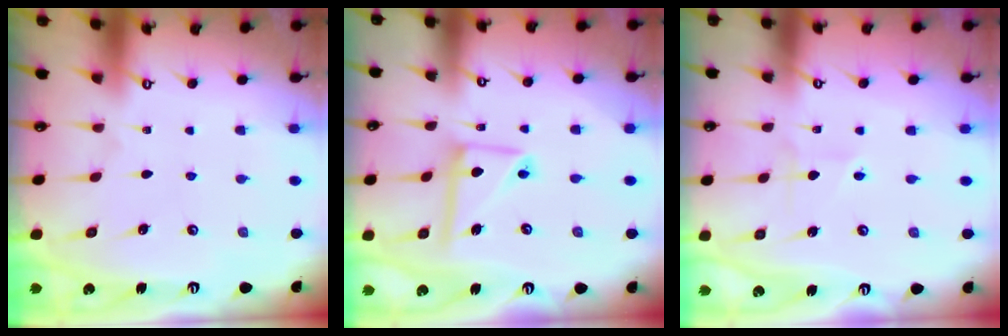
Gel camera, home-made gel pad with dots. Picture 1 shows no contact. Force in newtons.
{"total": 10.6, "press": 10.5, "slide": 1.0}
{"total": 1.8, "press": 1.8, "slide": 0.2}